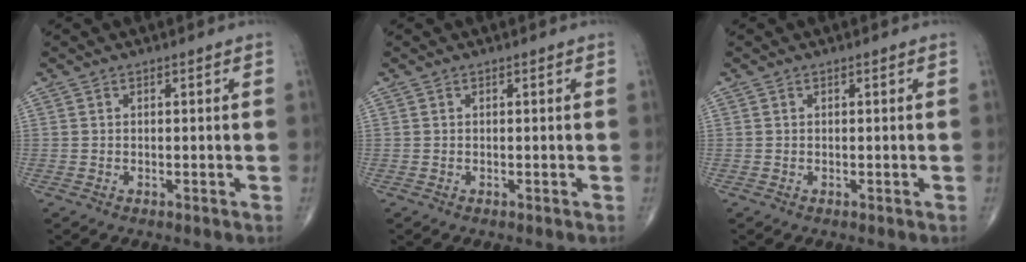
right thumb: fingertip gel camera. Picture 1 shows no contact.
{"total": 0.0}
{"total": 0.0}